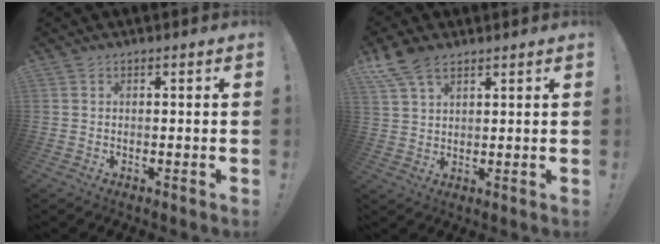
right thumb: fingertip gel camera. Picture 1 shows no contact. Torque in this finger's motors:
{"motor_torque": [-0.04, 0.10, 0.14, 0.06, 0.24]}